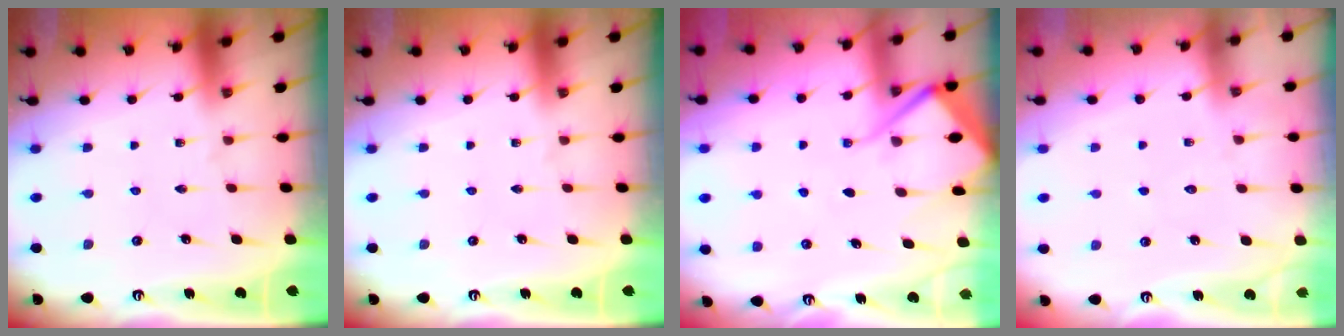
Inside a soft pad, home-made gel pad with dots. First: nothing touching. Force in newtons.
{"total": 0.0}
{"total": 8.0, "press": 7.9, "slide": 1.0}
{"total": 5.9, "press": 5.8, "slide": 0.7}